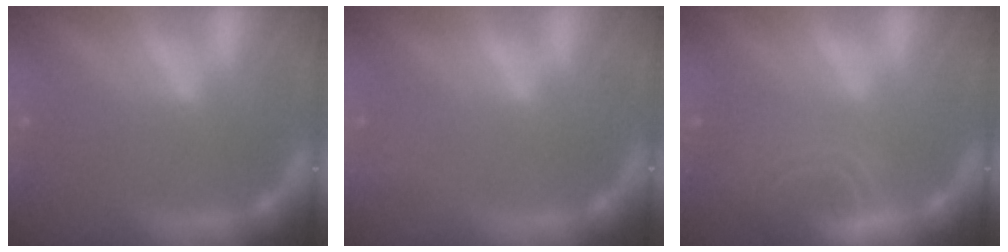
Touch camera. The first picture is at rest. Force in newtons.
{"total": 0.9}
{"total": 6.1}